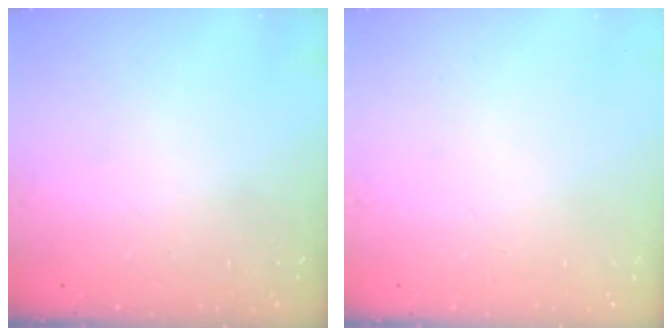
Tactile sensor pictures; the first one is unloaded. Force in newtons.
{"total": 0.0}